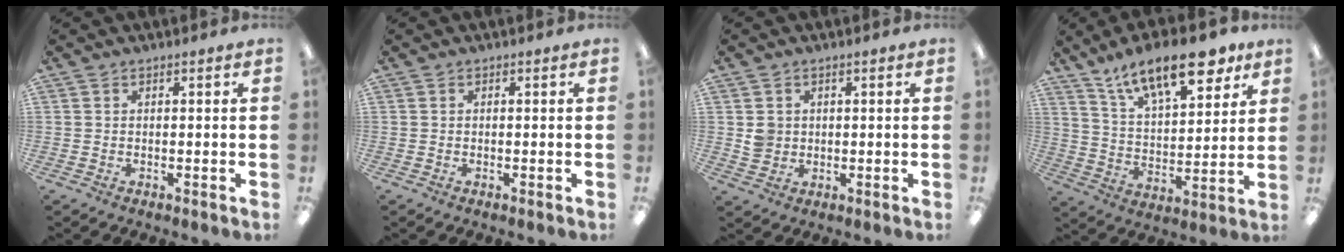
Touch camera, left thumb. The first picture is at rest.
{"total": 0.0}
{"total": 3.3, "force": [0.7, 3.1, 0.8], "torque": [-0.014, 0.002, 0.012]}
{"total": 17.9, "force": [12.1, 7.4, 10.9], "torque": [-0.161, -0.061, 0.201]}